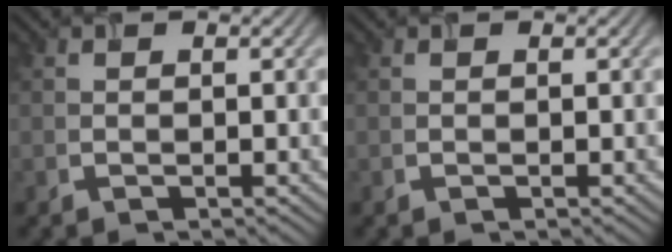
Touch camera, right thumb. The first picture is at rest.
{"total": 0.0}